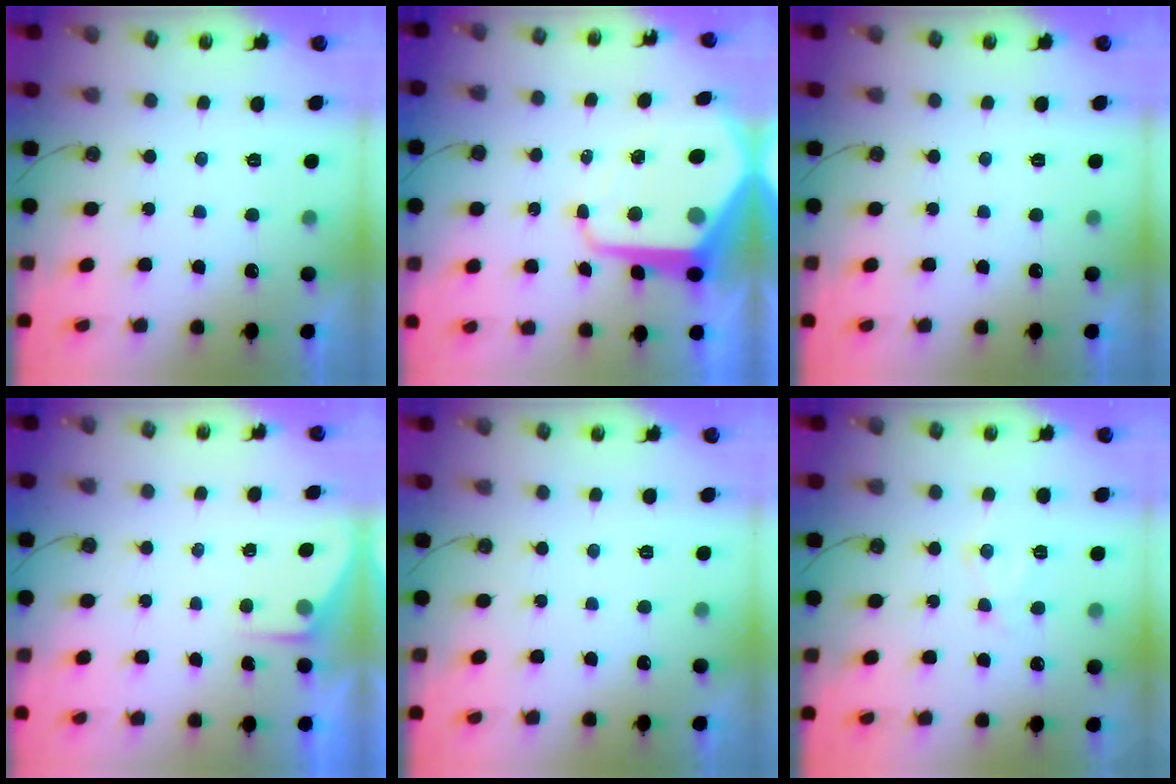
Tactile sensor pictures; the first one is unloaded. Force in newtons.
{"total": 14.3, "press": 14.3, "slide": 1.1}
{"total": 0.0}
{"total": 2.6, "press": 2.5, "slide": 0.4}
{"total": 0.0}
{"total": 8.6, "press": 8.6, "slide": 0.8}